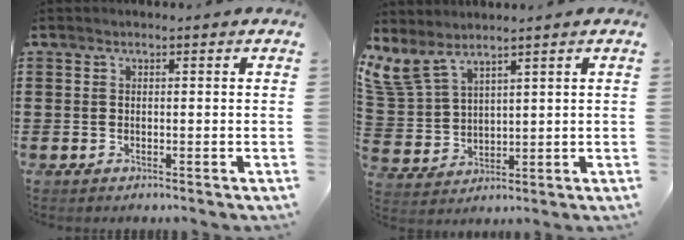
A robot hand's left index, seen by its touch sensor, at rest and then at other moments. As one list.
[{"total": 5.6, "force": [4.2, 2.1, 3.1], "torque": [-0.084, -0.018, 0.075]}]